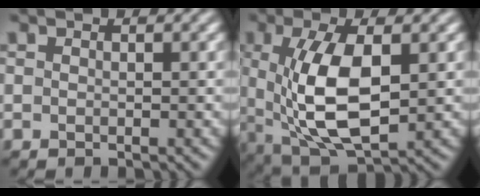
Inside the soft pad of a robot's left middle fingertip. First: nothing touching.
{"total": 9.0, "force": [0.5, 4.1, 8.0], "torque": [-0.163, -0.007, 0.013]}